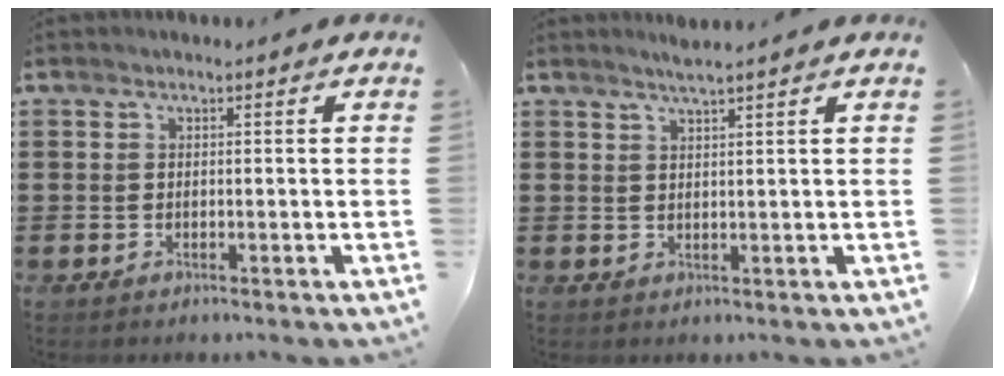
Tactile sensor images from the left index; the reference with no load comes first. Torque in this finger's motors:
{"motor_torque": [-0.53, 0.65, -0.02, -0.01]}